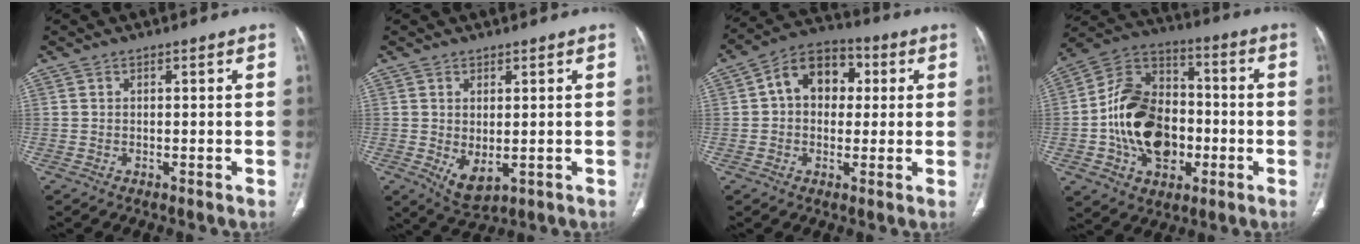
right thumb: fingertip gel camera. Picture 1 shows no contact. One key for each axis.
{"total": 4.9, "fx": -0.6, "fy": 2.5, "fz": 4.2, "tx": -0.068, "ty": -0.011, "tz": 0.008}
{"total": 11.0, "fx": 1.9, "fy": 8.2, "fz": 7.1, "tx": -0.076, "ty": 0.020, "tz": 0.019}
{"total": 20.3, "fx": -3.4, "fy": 14.5, "fz": 13.9, "tx": -0.204, "ty": 0.033, "tz": -0.055}